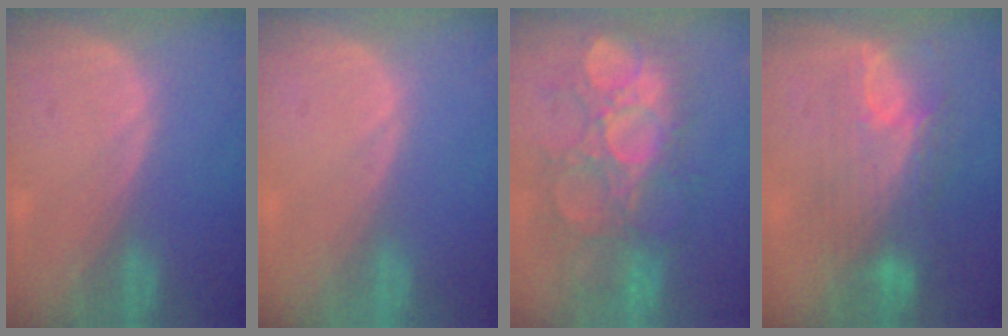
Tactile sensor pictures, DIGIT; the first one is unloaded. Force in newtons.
{"total": 0.0}
{"total": 11.2, "press": 10.8, "slide": 3.1}
{"total": 8.5, "press": 8.1, "slide": 2.6}